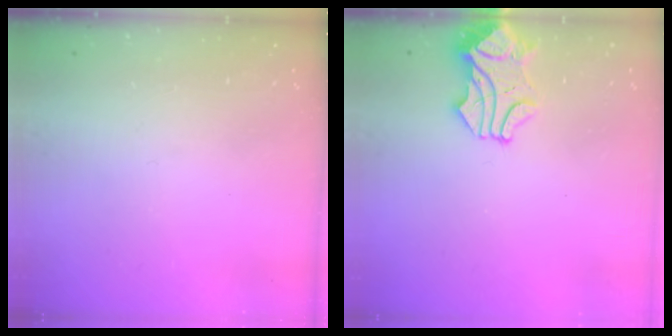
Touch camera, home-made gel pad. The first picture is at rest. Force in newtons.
{"total": 1.6, "press": 1.3, "slide": 0.9}